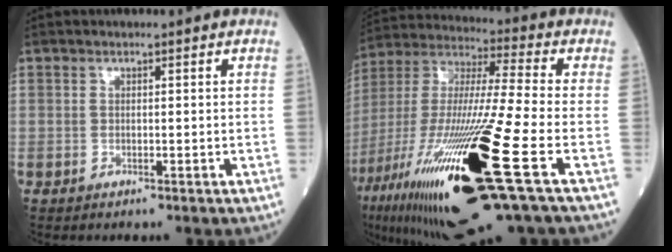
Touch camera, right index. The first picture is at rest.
{"total": 30.7, "force": [-12.1, 3.0, 28.1], "torque": [-0.559, -0.070, -0.217]}